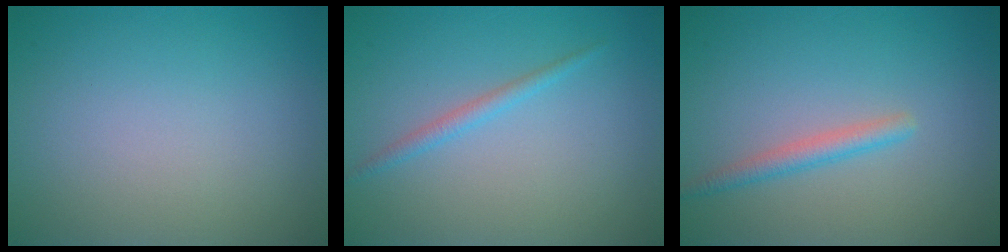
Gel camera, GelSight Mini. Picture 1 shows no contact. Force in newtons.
{"total": 1.3, "press": 1.3, "slide": 0.1}
{"total": 1.8, "press": 1.8, "slide": 0.1}